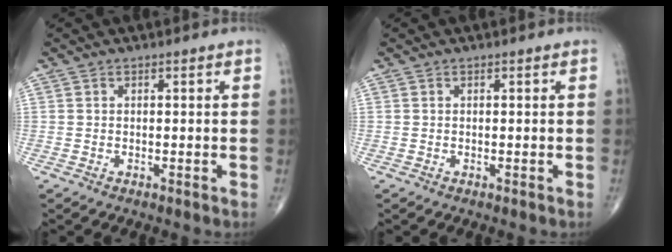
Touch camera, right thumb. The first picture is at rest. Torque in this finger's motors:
{"motor_torque": [0.02, 0.02, -0.04, 0.04, 0.00]}